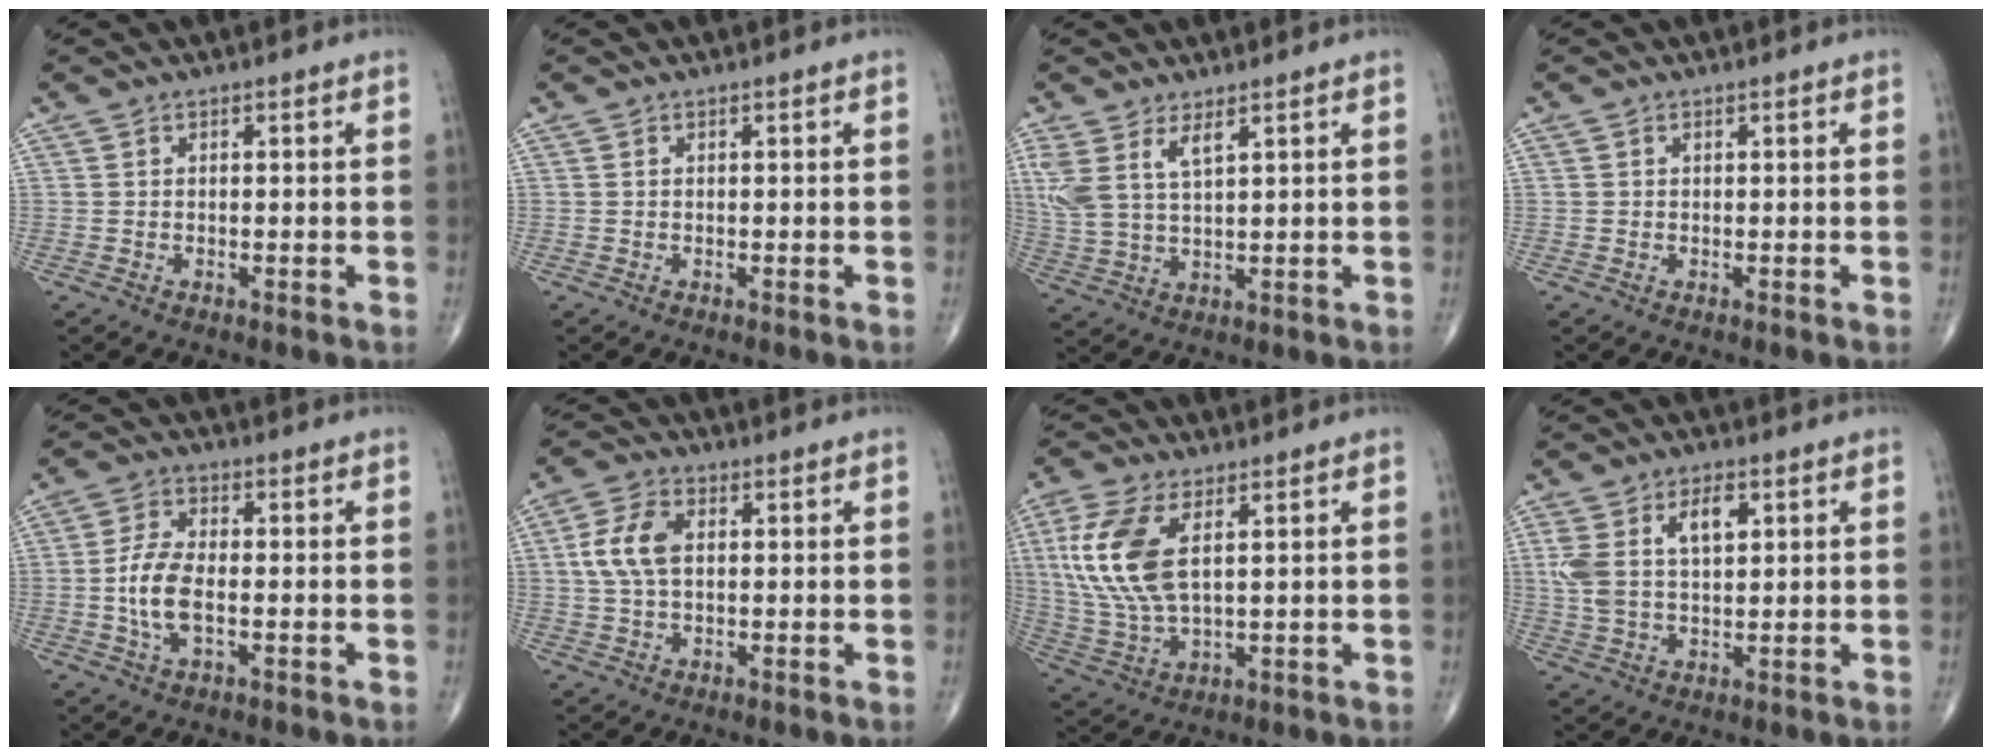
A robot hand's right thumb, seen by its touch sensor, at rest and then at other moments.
{"total": 0.0}
{"total": 7.1, "force": [3.6, 2.6, 5.5], "torque": [-0.127, -0.012, 0.083]}
{"total": 0.0}
{"total": 7.7, "force": [-1.2, 3.7, 6.7], "torque": [-0.142, 0.008, -0.025]}
{"total": 7.5, "force": [1.0, 4.4, 5.9], "torque": [-0.127, 0.012, 0.018]}
{"total": 14.0, "force": [3.7, 6.6, 11.8], "torque": [-0.269, -0.008, 0.080]}
{"total": 9.7, "force": [3.1, 5.2, 7.6], "torque": [-0.149, 0.002, 0.063]}